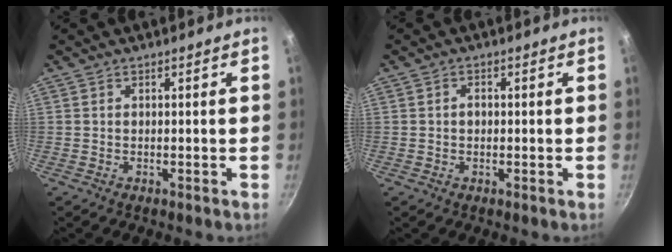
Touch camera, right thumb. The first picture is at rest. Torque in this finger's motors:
{"motor_torque": [0.05, -0.15, 0.06, -0.26, -0.01]}